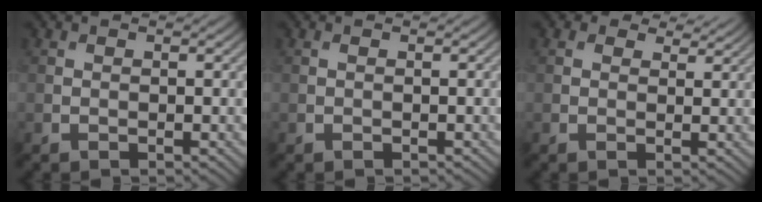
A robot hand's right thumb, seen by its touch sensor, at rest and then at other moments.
{"total": 0.0}
{"total": 3.3, "force": [2.3, 1.7, 1.6], "torque": [-0.031, -0.003, 0.032]}